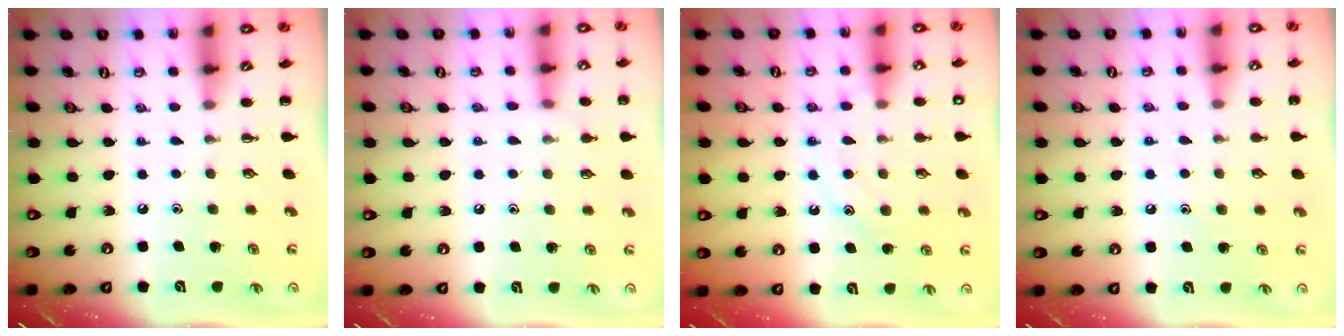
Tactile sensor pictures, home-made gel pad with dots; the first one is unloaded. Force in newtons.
{"total": 7.3, "press": 7.1, "slide": 1.3}
{"total": 13.0, "press": 13.0, "slide": 0.9}
{"total": 8.2, "press": 8.0, "slide": 1.8}